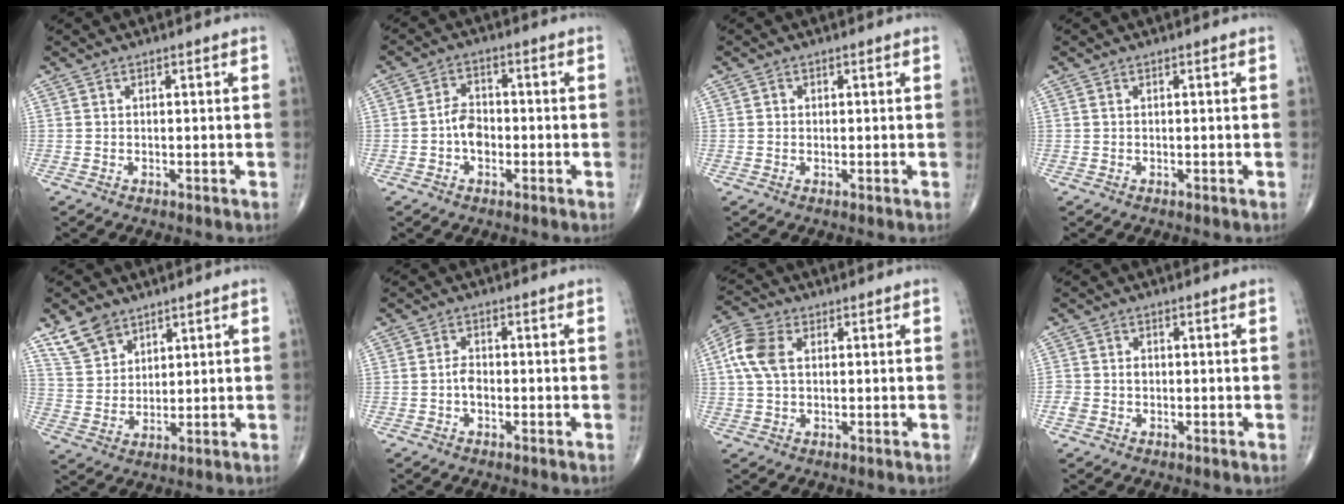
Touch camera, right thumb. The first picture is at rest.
{"total": 4.8, "force": [-1.2, 3.4, 3.2], "torque": [-0.045, 0.017, -0.028]}
{"total": 0.8, "force": [0.1, 0.8, 0.2], "torque": [0.000, 0.001, 0.001]}
{"total": 0.0}
{"total": 7.7, "force": [5.3, 4.8, 2.8], "torque": [-0.038, -0.022, 0.112]}
{"total": 2.2, "force": [-0.7, 1.4, 1.6], "torque": [-0.027, 0.006, -0.017]}
{"total": 7.7, "force": [1.6, 4.9, 5.8], "torque": [-0.137, 0.017, 0.028]}
{"total": 2.6, "force": [-0.4, 2.2, 1.4], "torque": [-0.022, 0.010, -0.004]}